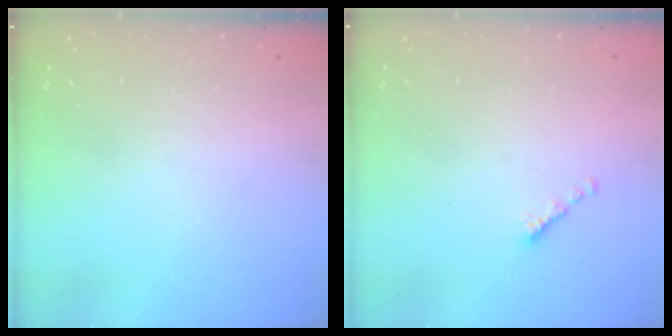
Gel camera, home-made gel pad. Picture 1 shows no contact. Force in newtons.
{"total": 0.0}